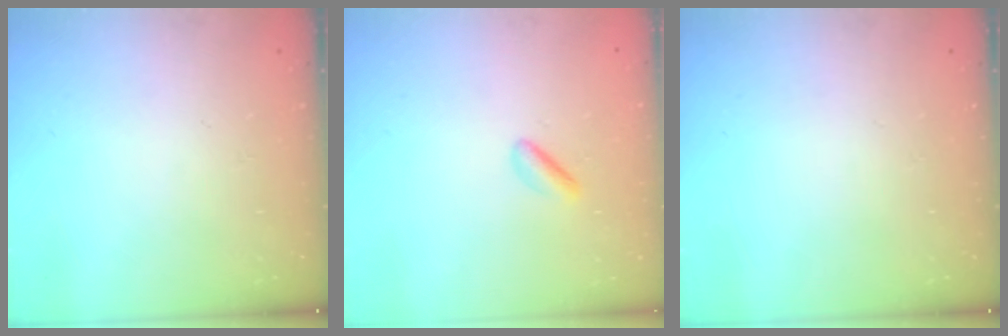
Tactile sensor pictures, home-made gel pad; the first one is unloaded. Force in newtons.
{"total": 1.7, "press": 1.5, "slide": 0.9}
{"total": 0.0}